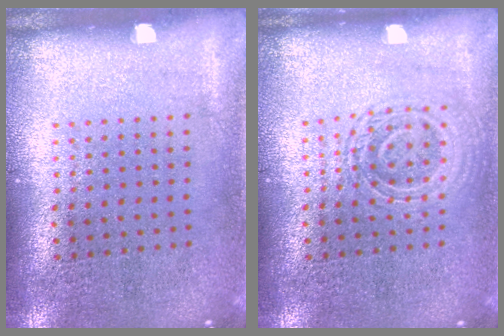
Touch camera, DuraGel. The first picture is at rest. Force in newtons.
{"total": 2.5, "press": 2.5, "slide": 0.5}